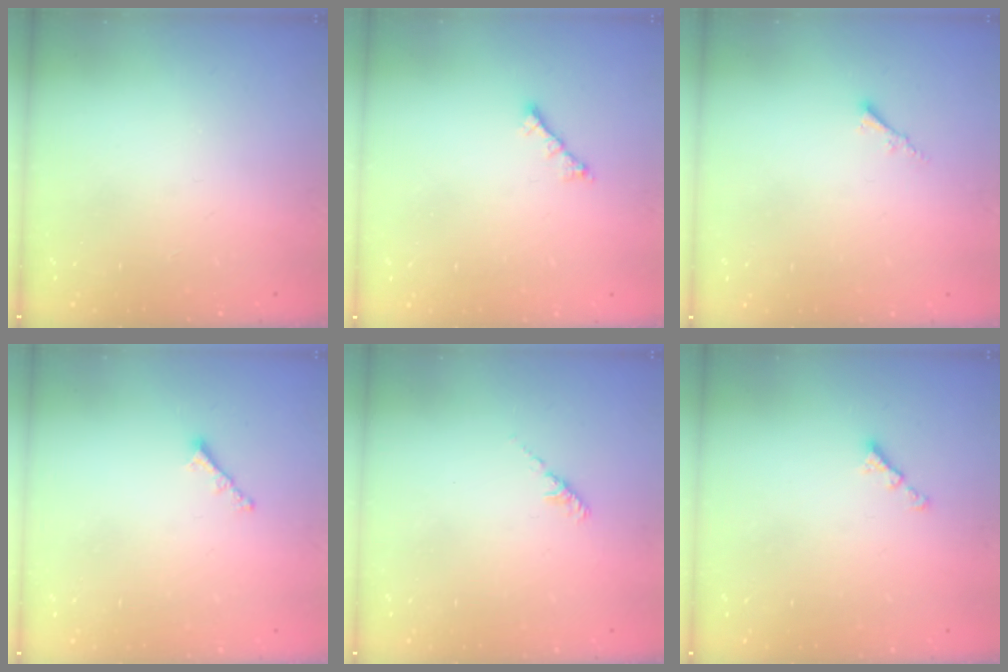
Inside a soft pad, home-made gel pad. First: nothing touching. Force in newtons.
{"total": 2.0, "press": 1.9, "slide": 0.5}
{"total": 1.8, "press": 1.7, "slide": 0.3}
{"total": 1.8, "press": 1.7, "slide": 0.5}
{"total": 2.2, "press": 2.1, "slide": 0.6}
{"total": 2.1, "press": 2.1, "slide": 0.4}